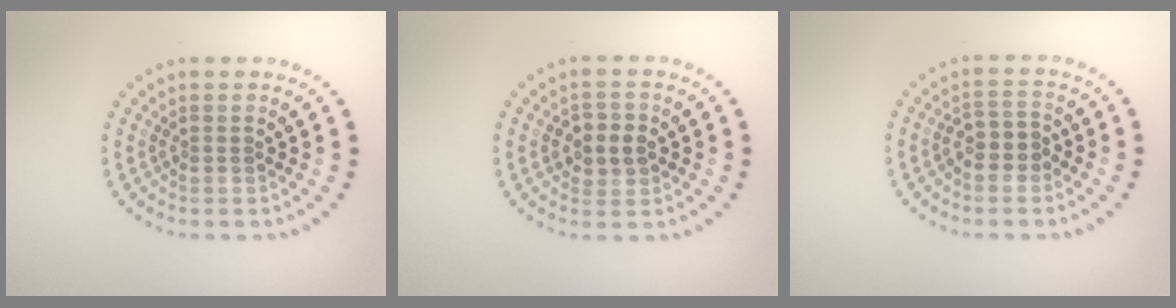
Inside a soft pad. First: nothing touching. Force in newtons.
{"total": 2.6, "press": 2.6, "slide": 0.3}
{"total": 2.2, "press": 2.0, "slide": 1.0}